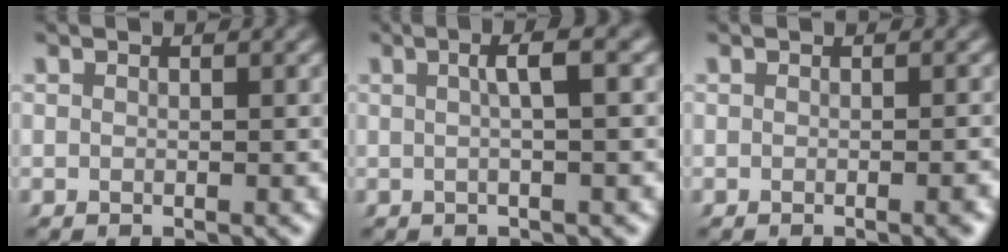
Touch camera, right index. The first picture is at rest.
{"total": 2.8, "force": [0.3, -0.2, 2.8], "torque": [-0.039, 0.013, 0.002]}
{"total": 1.2, "force": [-0.4, 0.0, 1.1], "torque": [-0.011, 0.010, -0.012]}